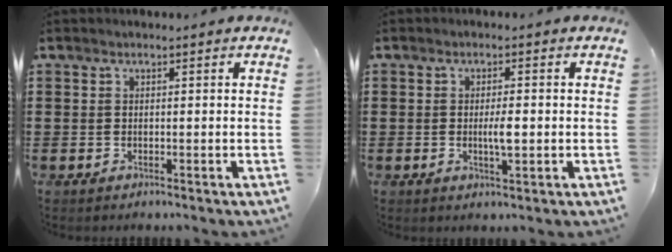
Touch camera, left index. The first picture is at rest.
{"total": 3.0, "force": [-0.2, 0.7, 3.0], "torque": [-0.053, -0.002, -0.004]}